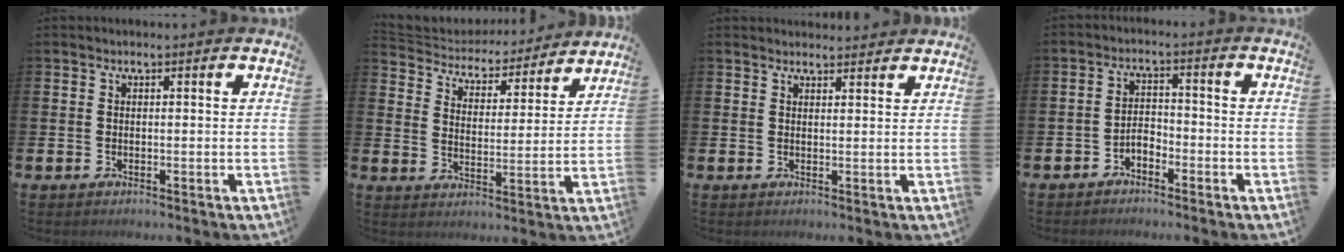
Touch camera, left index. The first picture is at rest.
{"total": 4.8, "force": [4.5, 1.6, 0.1], "torque": [-0.036, -0.040, 0.074]}
{"total": 2.1, "force": [2.1, 0.4, -0.1], "torque": [0.006, -0.011, 0.037]}
{"total": 2.5, "force": [-2.2, 0.9, 0.6], "torque": [-0.025, 0.010, -0.046]}